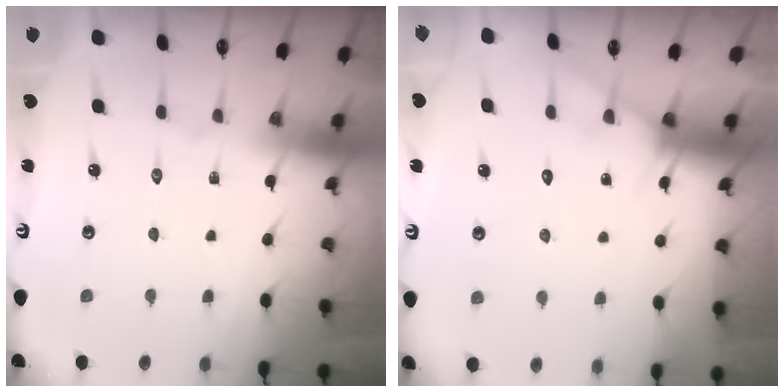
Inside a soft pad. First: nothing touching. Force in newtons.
{"total": 4.9, "press": 4.9, "slide": 0.3}